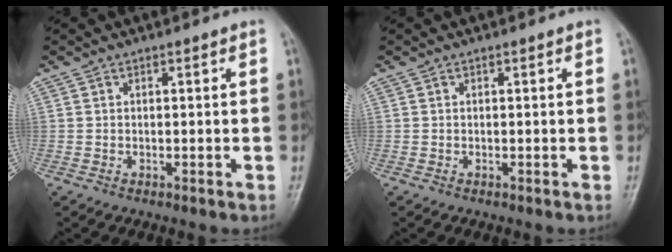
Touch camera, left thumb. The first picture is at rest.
{"total": 0.0}